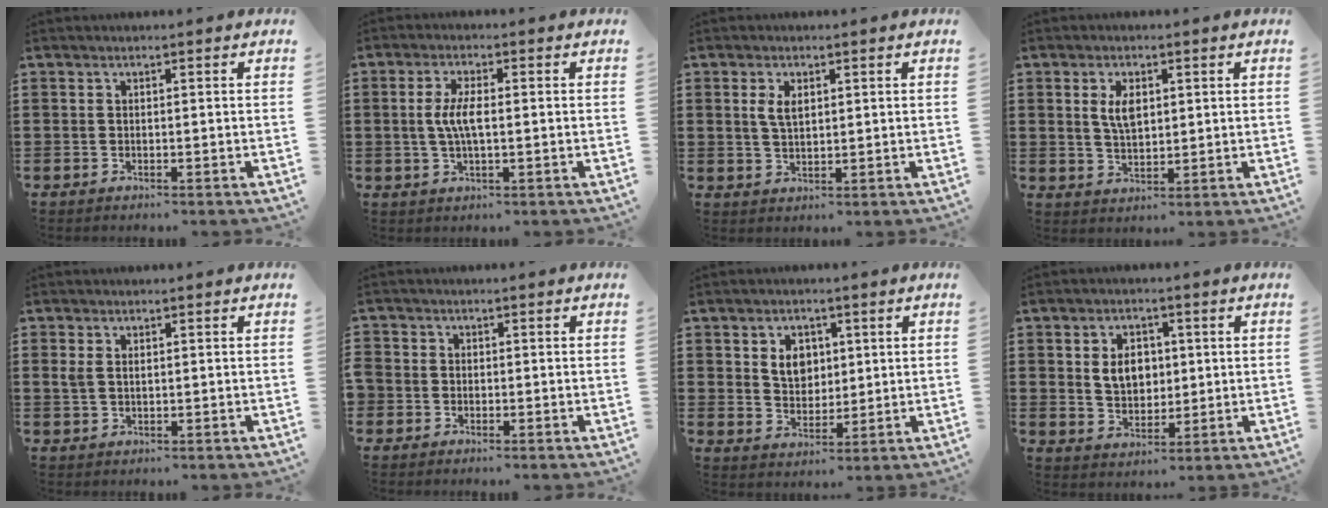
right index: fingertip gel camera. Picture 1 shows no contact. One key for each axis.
{"total": 4.6, "fx": 0.1, "fy": 1.4, "fz": 4.4, "tx": -0.095, "ty": -0.003, "tz": -0.005}
{"total": 3.0, "fx": 1.0, "fy": 1.5, "fz": 2.5, "tx": -0.053, "ty": 0.005, "tz": 0.018}
{"total": 4.3, "fx": 1.3, "fy": 2.1, "fz": 3.5, "tx": -0.066, "ty": 0.006, "tz": 0.021}
{"total": 1.7, "fx": 0.6, "fy": 1.0, "fz": 1.2, "tx": -0.028, "ty": 0.006, "tz": 0.010}
{"total": 1.0, "fx": -0.6, "fy": 0.8, "fz": 0.0, "tx": -0.001, "ty": 0.003, "tz": -0.015}
{"total": 4.9, "fx": 1.6, "fy": 3.7, "fz": 2.7, "tx": -0.058, "ty": 0.009, "tz": 0.026}
{"total": 5.2, "fx": 0.9, "fy": 3.9, "fz": 3.3, "tx": -0.062, "ty": 0.006, "tz": 0.011}